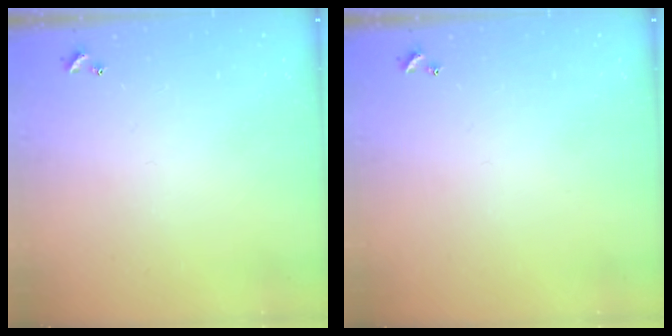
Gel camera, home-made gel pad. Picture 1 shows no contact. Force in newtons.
{"total": 0.0}